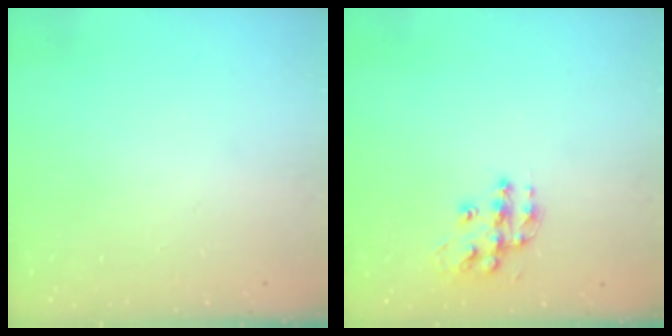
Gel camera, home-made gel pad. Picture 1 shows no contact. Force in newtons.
{"total": 11.8, "press": 11.8, "slide": 0.6}